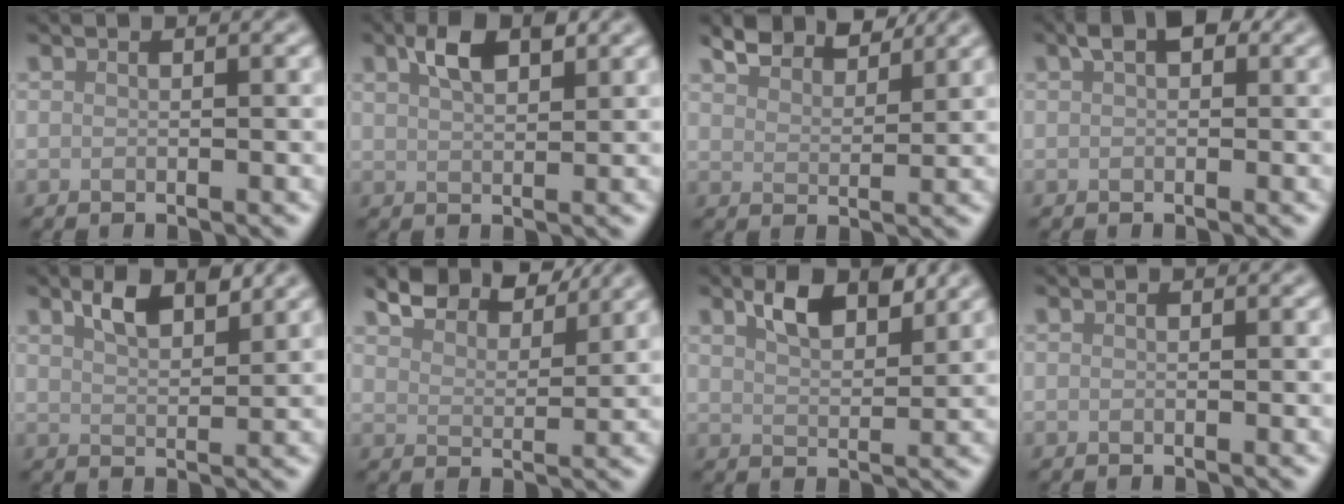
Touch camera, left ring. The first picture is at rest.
{"total": 3.5, "force": [1.9, 1.6, 2.4], "torque": [-0.048, 0.009, 0.035]}
{"total": 4.5, "force": [4.0, 1.2, 1.5], "torque": [-0.034, 0.007, 0.066]}
{"total": 2.2, "force": [1.0, 1.3, 1.5], "torque": [-0.016, 0.007, 0.010]}
{"total": 3.4, "force": [2.2, 1.3, 2.2], "torque": [-0.041, 0.004, 0.040]}
{"total": 6.0, "force": [5.4, 1.6, 2.1], "torque": [-0.048, 0.010, 0.077]}
{"total": 4.2, "force": [2.6, 1.9, 2.7], "torque": [-0.051, 0.003, 0.044]}
{"total": 0.0}